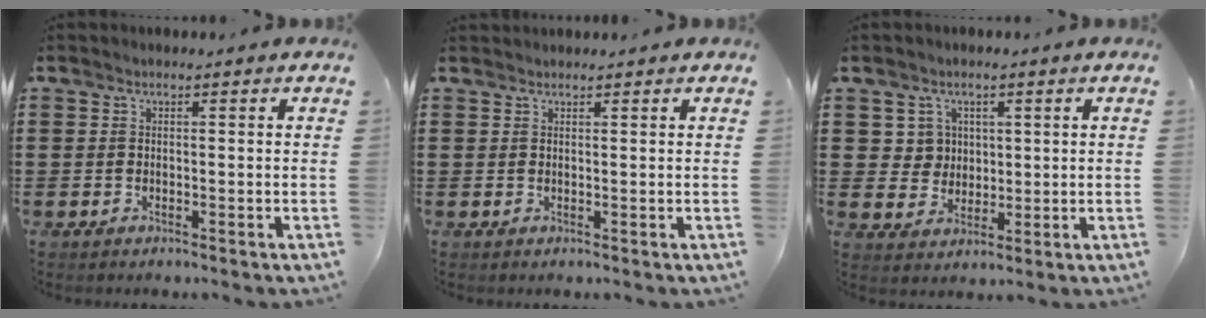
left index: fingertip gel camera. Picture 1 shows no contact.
{"total": 0.9, "force": [0.9, 0.0, 0.1], "torque": [-0.005, -0.002, 0.019]}
{"total": 3.7, "force": [1.3, 3.5, 0.7], "torque": [-0.033, 0.011, 0.022]}